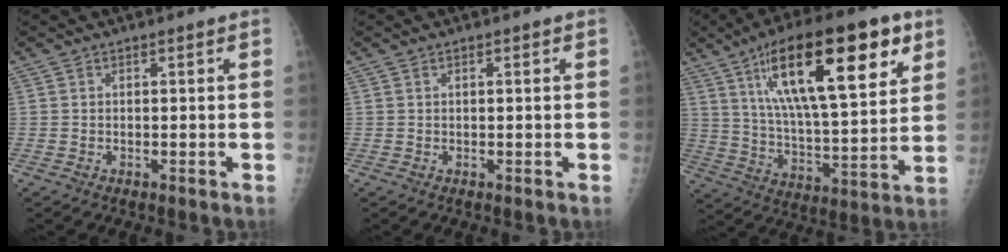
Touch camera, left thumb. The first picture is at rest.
{"total": 0.0}
{"total": 25.3, "force": [11.8, 8.4, 20.7], "torque": [-0.310, -0.024, 0.194]}